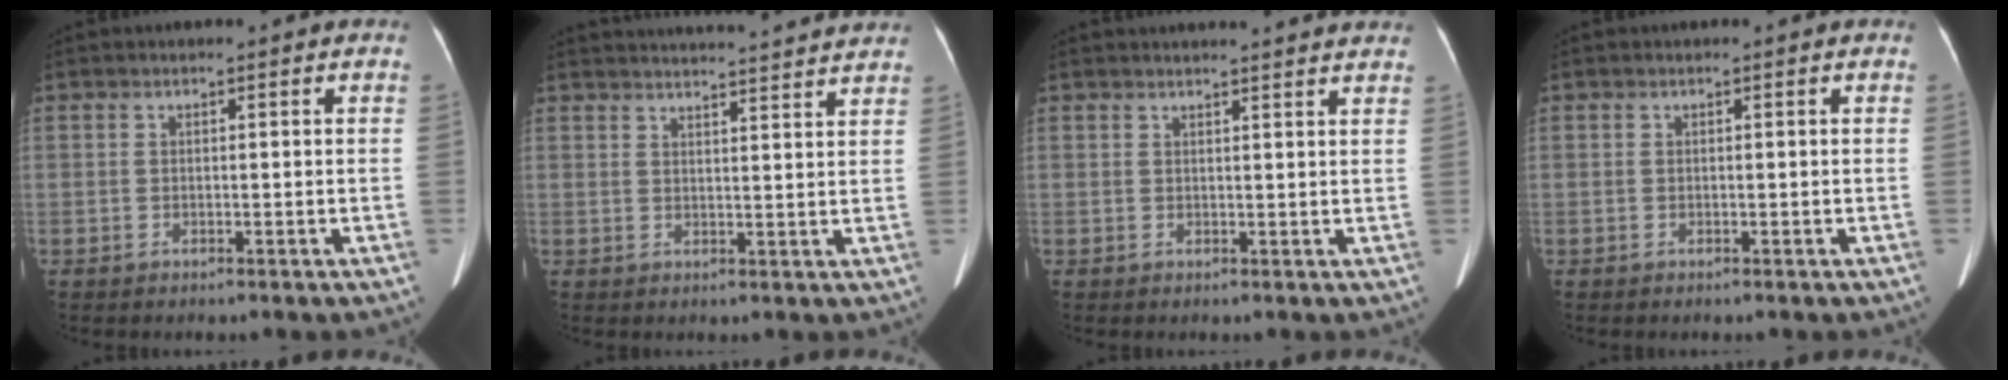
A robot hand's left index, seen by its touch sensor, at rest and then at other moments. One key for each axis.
{"total": 17.1, "fx": 16.4, "fy": 0.5, "fz": 4.6, "tx": -0.071, "ty": 0.005, "tz": 0.206}
{"total": 10.9, "fx": 10.5, "fy": 0.5, "fz": 3.1, "tx": -0.034, "ty": 0.011, "tz": 0.105}
{"total": 0.0}